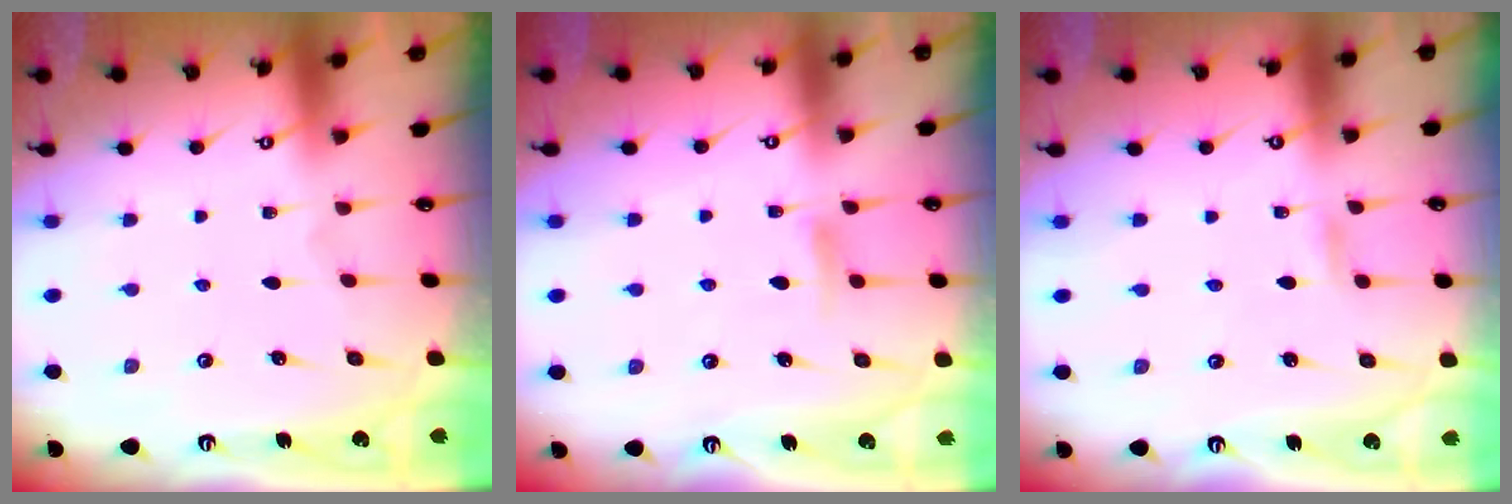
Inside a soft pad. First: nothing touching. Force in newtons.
{"total": 7.4, "press": 7.4, "slide": 0.9}
{"total": 2.8, "press": 2.8, "slide": 0.2}